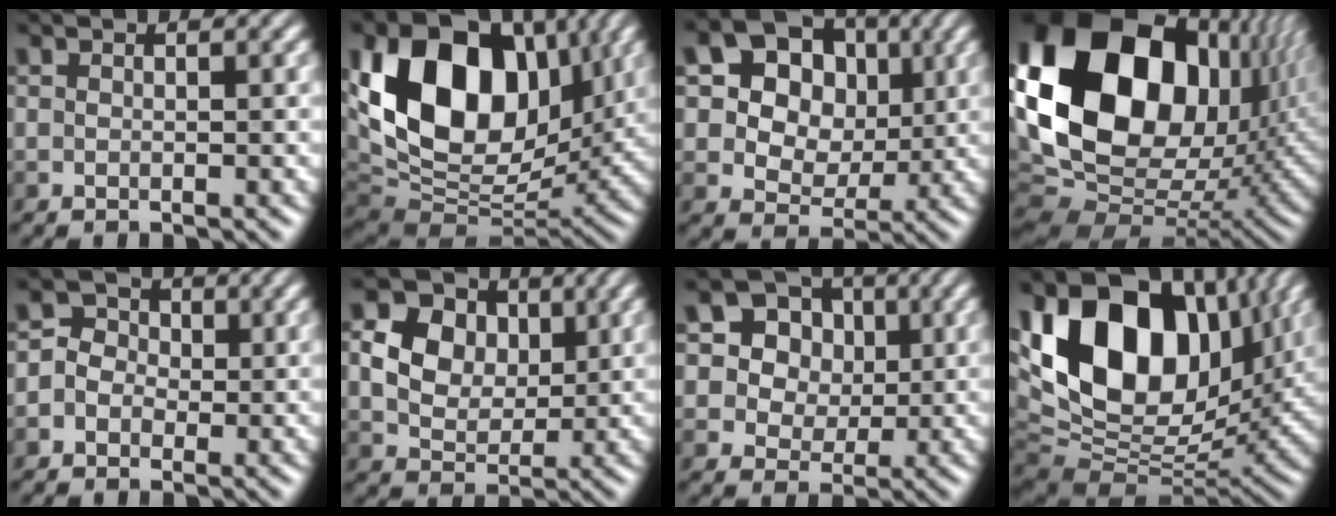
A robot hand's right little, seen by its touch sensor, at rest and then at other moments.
{"total": 15.0, "force": [4.3, 9.7, 10.6], "torque": [-0.178, 0.017, 0.071]}
{"total": 13.2, "force": [4.8, 10.4, 6.6], "torque": [-0.125, 0.031, 0.081]}
{"total": 20.8, "force": [5.7, 14.1, 14.2], "torque": [-0.313, 0.019, 0.099]}
{"total": 2.9, "force": [-0.4, 2.7, 0.9], "torque": [0.002, 0.009, -0.025]}
{"total": 10.9, "force": [3.5, 8.8, 5.3], "torque": [-0.110, 0.033, 0.062]}
{"total": 9.2, "force": [4.1, 7.2, 4.1], "torque": [-0.082, 0.013, 0.053]}
{"total": 16.9, "force": [5.9, 10.4, 12.0], "torque": [-0.219, 0.032, 0.088]}